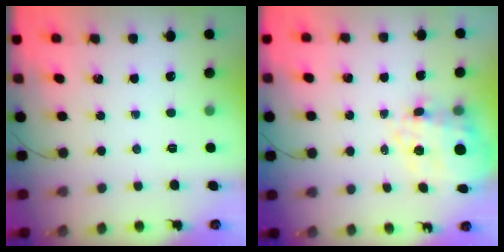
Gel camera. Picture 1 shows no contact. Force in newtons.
{"total": 12.4, "press": 12.2, "slide": 2.6}